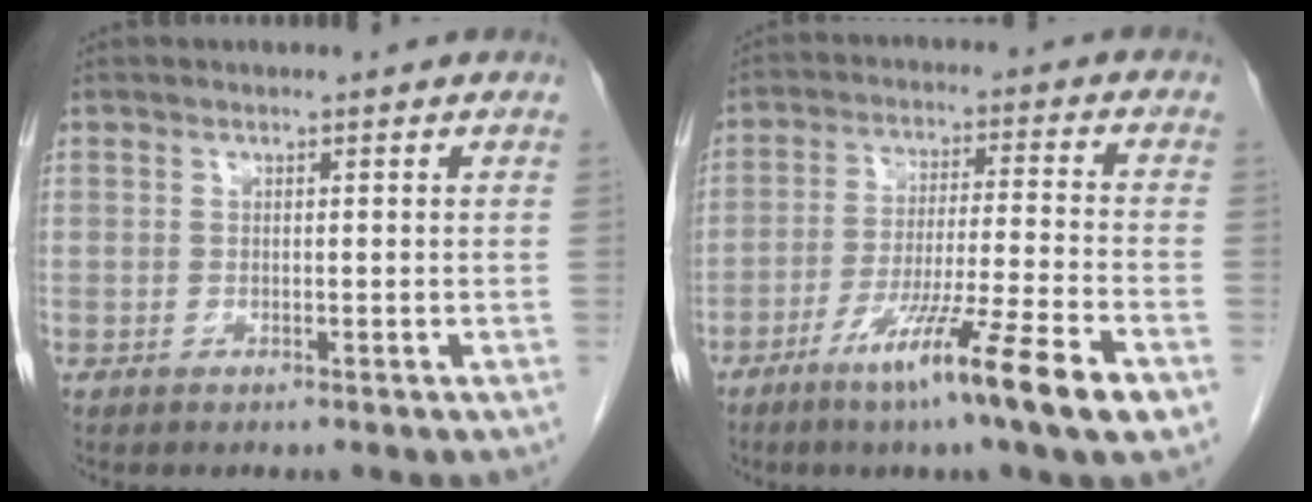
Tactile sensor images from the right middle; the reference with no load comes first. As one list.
[{"total": 13.7, "force": [-7.7, -1.1, 11.2], "torque": [-0.196, -0.036, -0.132]}]